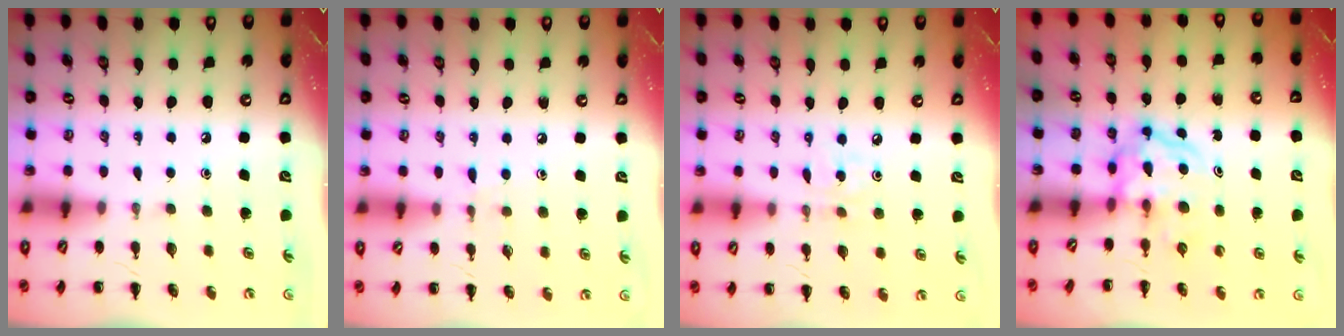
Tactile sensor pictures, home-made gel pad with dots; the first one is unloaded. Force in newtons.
{"total": 5.1, "press": 4.6, "slide": 2.2}
{"total": 2.8, "press": 2.7, "slide": 0.9}
{"total": 3.8, "press": 3.7, "slide": 0.4}